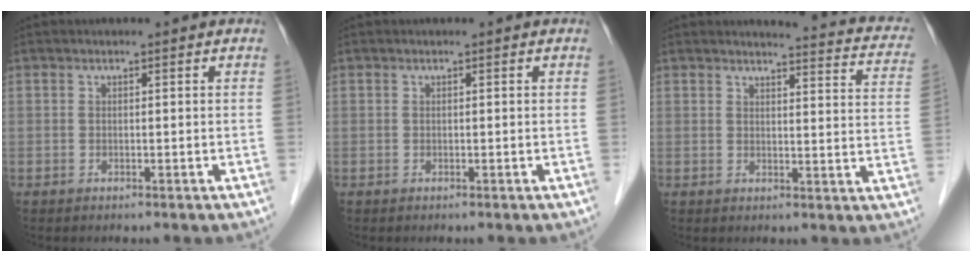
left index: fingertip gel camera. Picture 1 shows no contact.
{"total": 0.0}
{"total": 11.9, "force": [10.8, 2.3, 4.5], "torque": [-0.031, -0.032, 0.090]}